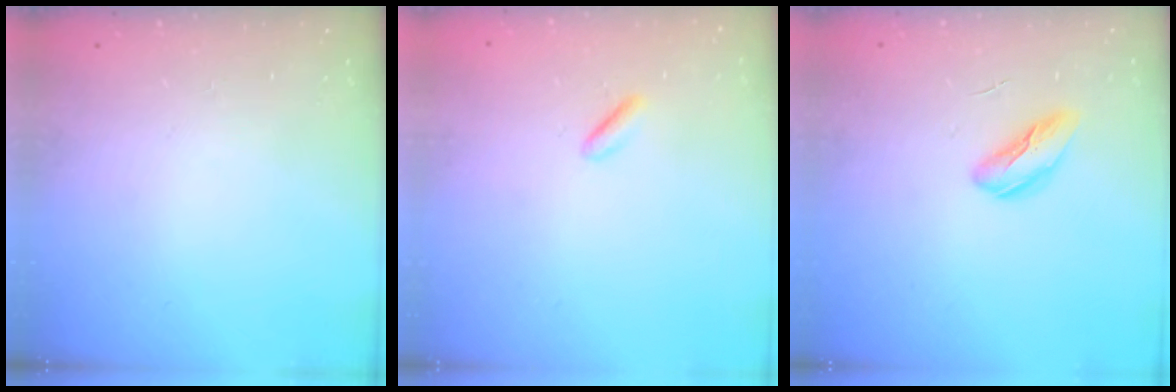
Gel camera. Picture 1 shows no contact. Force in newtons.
{"total": 0.6, "press": 0.2, "slide": 0.6}
{"total": 4.8, "press": 4.8, "slide": 0.2}